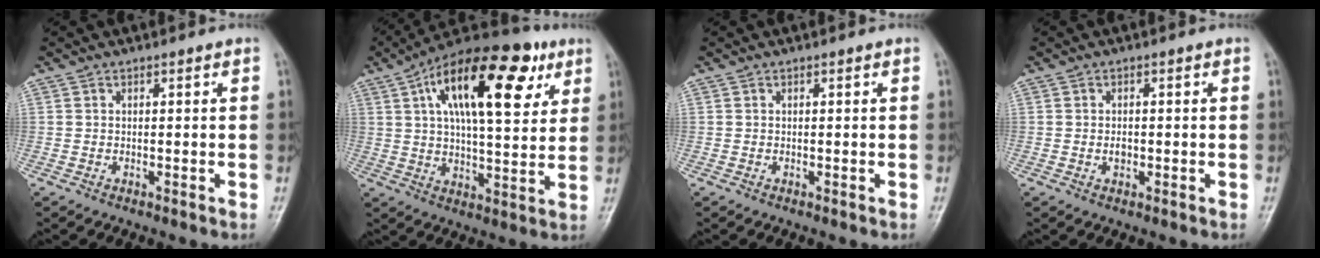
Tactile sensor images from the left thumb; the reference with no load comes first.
{"total": 22.7, "force": [9.1, 9.7, 18.4], "torque": [-0.272, -0.001, 0.140]}
{"total": 0.0}
{"total": 1.6, "force": [-0.3, 1.1, 1.0], "torque": [-0.013, 0.002, -0.004]}